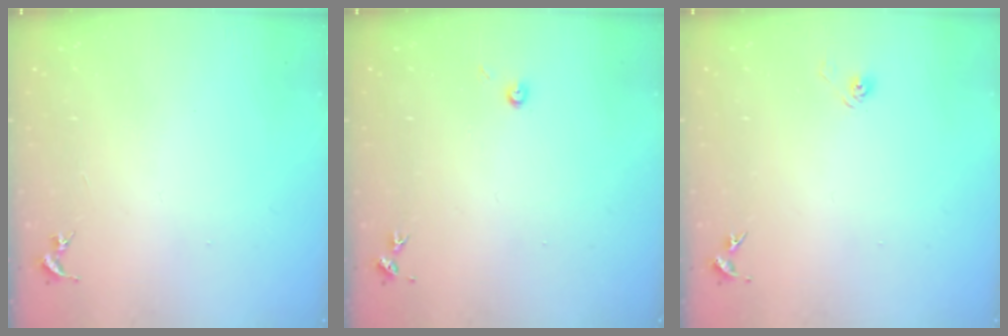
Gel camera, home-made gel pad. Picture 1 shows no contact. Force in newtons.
{"total": 3.2, "press": 3.2, "slide": 0.3}
{"total": 2.9, "press": 2.5, "slide": 1.5}